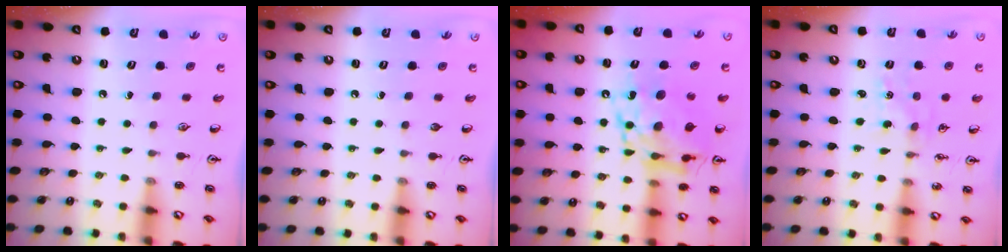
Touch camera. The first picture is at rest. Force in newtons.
{"total": 0.0}
{"total": 14.9, "press": 14.8, "slide": 1.2}
{"total": 1.6, "press": 1.5, "slide": 0.2}